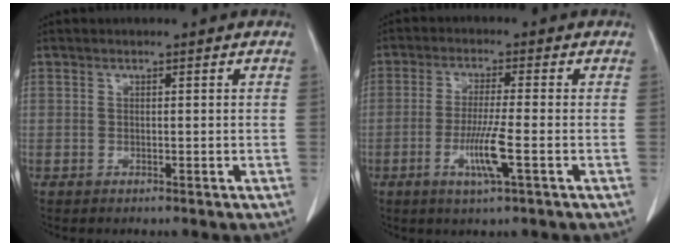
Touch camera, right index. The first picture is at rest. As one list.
[{"total": 6.3, "force": [-2.1, -0.2, 5.9], "torque": [-0.114, -0.014, -0.040]}]